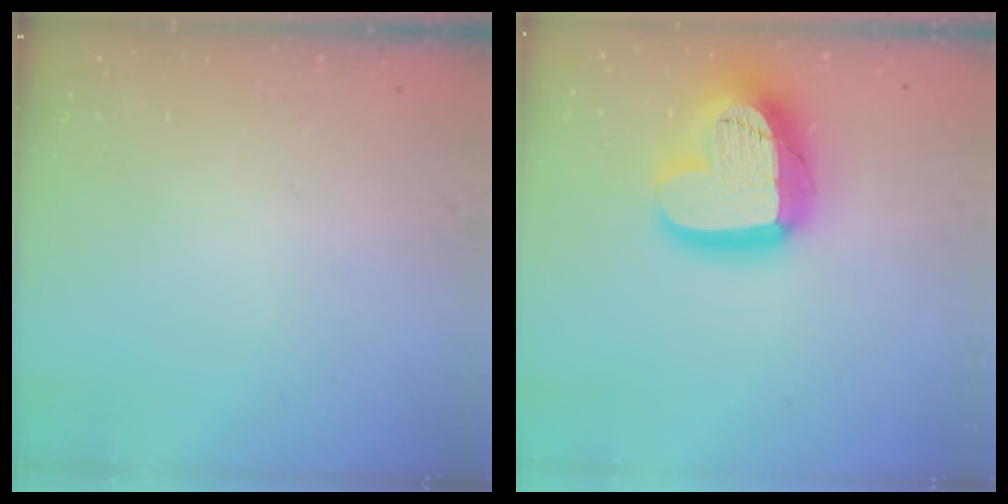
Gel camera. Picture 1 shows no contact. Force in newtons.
{"total": 24.2, "press": 24.1, "slide": 1.8}